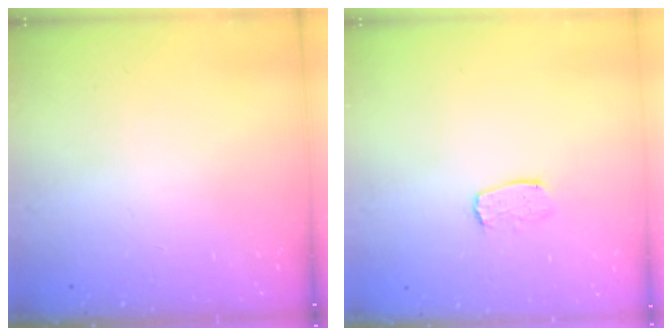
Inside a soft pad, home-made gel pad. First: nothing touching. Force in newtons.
{"total": 5.8, "press": 5.8, "slide": 0.4}